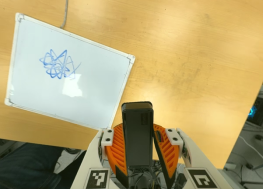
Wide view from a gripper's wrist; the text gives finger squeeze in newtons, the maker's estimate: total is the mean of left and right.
{"total": 5.8, "left": 5.7, "right": 6.0}